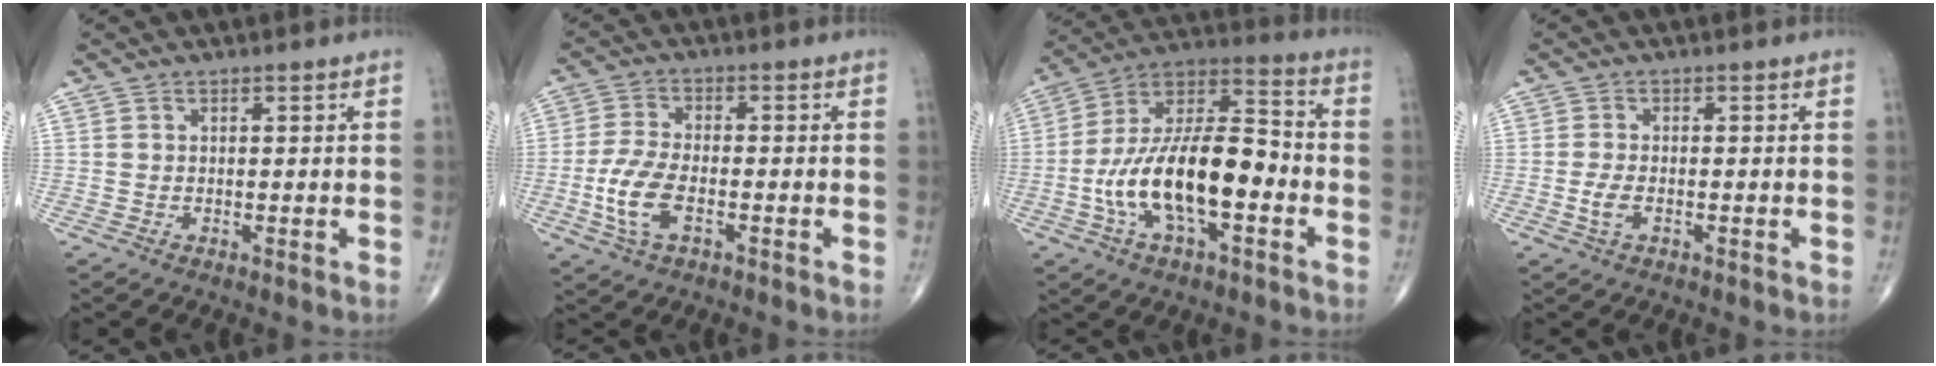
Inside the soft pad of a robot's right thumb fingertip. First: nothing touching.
{"total": 8.0, "force": [-2.5, 3.9, 6.5], "torque": [-0.143, 0.011, -0.049]}
{"total": 18.9, "force": [-4.6, 8.5, 16.2], "torque": [-0.282, 0.046, -0.086]}
{"total": 2.7, "force": [-0.8, 1.4, 2.2], "torque": [-0.046, 0.005, -0.015]}